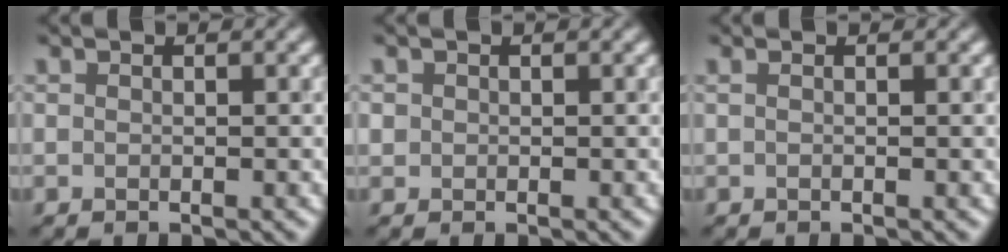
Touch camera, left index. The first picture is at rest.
{"total": 0.5, "force": [0.0, 0.5, 0.0], "torque": [0.002, -0.001, 0.000]}
{"total": 0.6, "force": [0.1, 0.0, 0.6], "torque": [-0.012, 0.005, 0.000]}